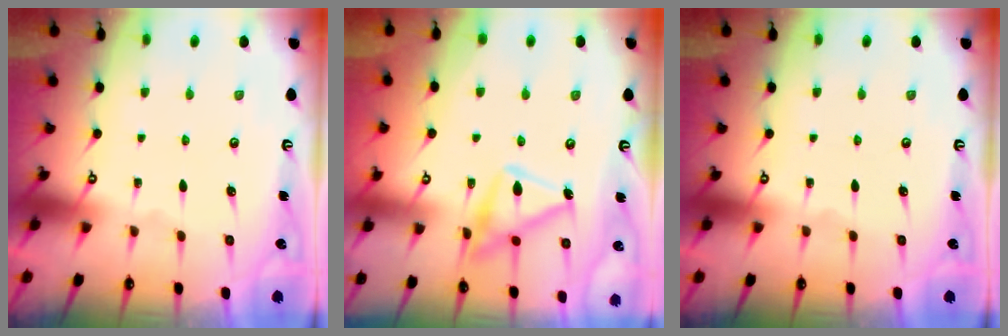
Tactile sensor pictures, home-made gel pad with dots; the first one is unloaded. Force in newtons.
{"total": 16.9, "press": 16.8, "slide": 1.0}
{"total": 0.0}